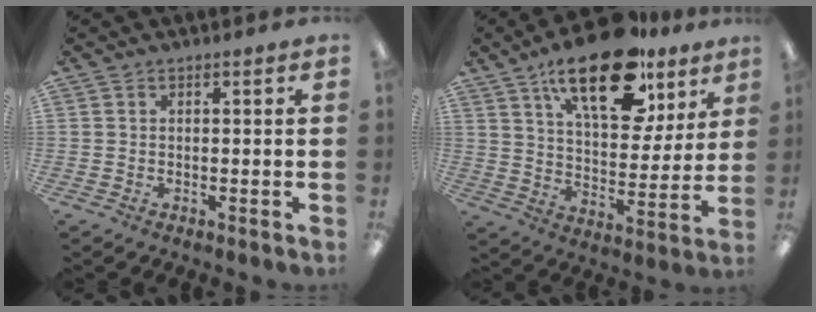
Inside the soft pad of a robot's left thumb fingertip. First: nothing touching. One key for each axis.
{"total": 21.9, "fx": 13.7, "fy": 9.7, "fz": 14.1, "tx": -0.220, "ty": -0.065, "tz": 0.228}